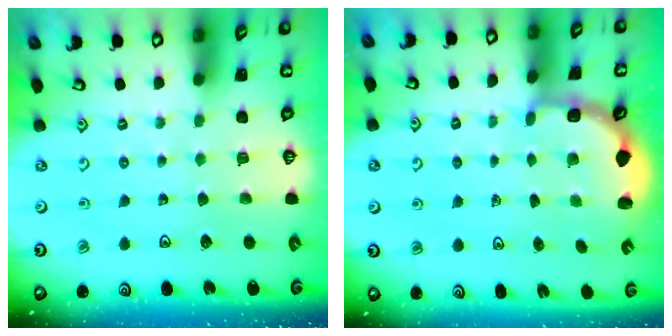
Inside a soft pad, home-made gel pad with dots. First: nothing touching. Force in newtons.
{"total": 2.7, "press": 2.4, "slide": 1.4}